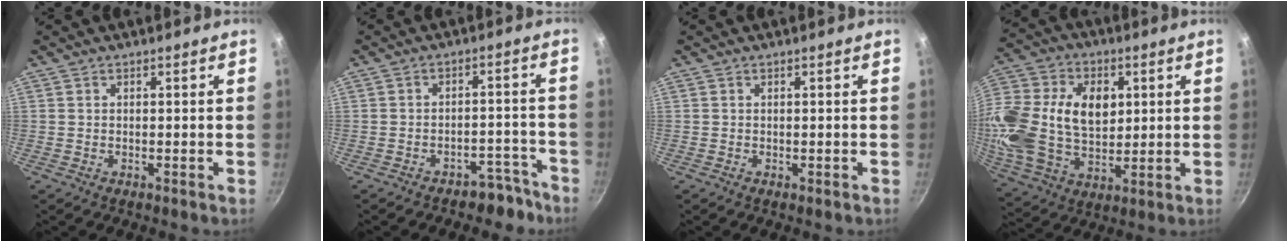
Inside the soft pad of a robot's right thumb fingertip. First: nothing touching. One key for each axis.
{"total": 6.0, "fx": -4.8, "fy": 3.3, "fz": 1.5, "tx": 0.031, "ty": 0.072, "tz": -0.049}
{"total": 0.0}
{"total": 24.2, "fx": 3.9, "fy": 16.6, "fz": 17.2, "tx": -0.356, "ty": 0.016, "tz": 0.071}